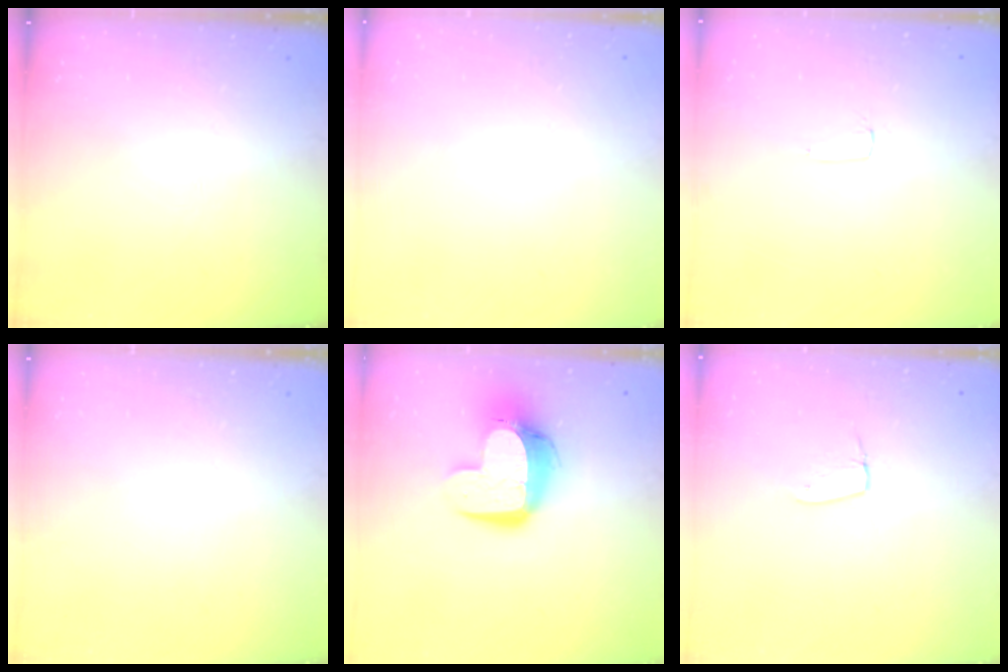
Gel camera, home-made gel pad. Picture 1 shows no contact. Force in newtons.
{"total": 0.0}
{"total": 2.6, "press": 2.6, "slide": 0.2}
{"total": 0.0}
{"total": 12.9, "press": 12.9, "slide": 1.1}
{"total": 4.6, "press": 4.6, "slide": 0.4}